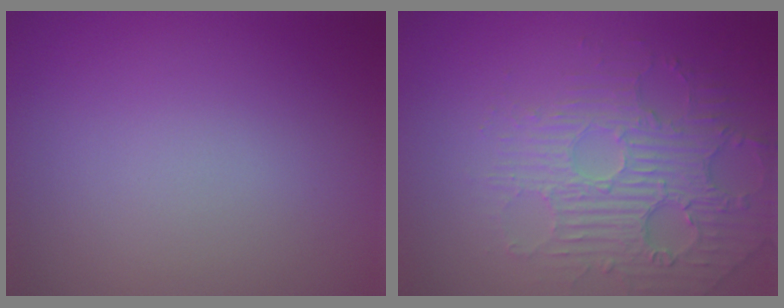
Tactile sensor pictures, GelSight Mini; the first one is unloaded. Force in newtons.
{"total": 4.1, "press": 3.8, "slide": 1.7}